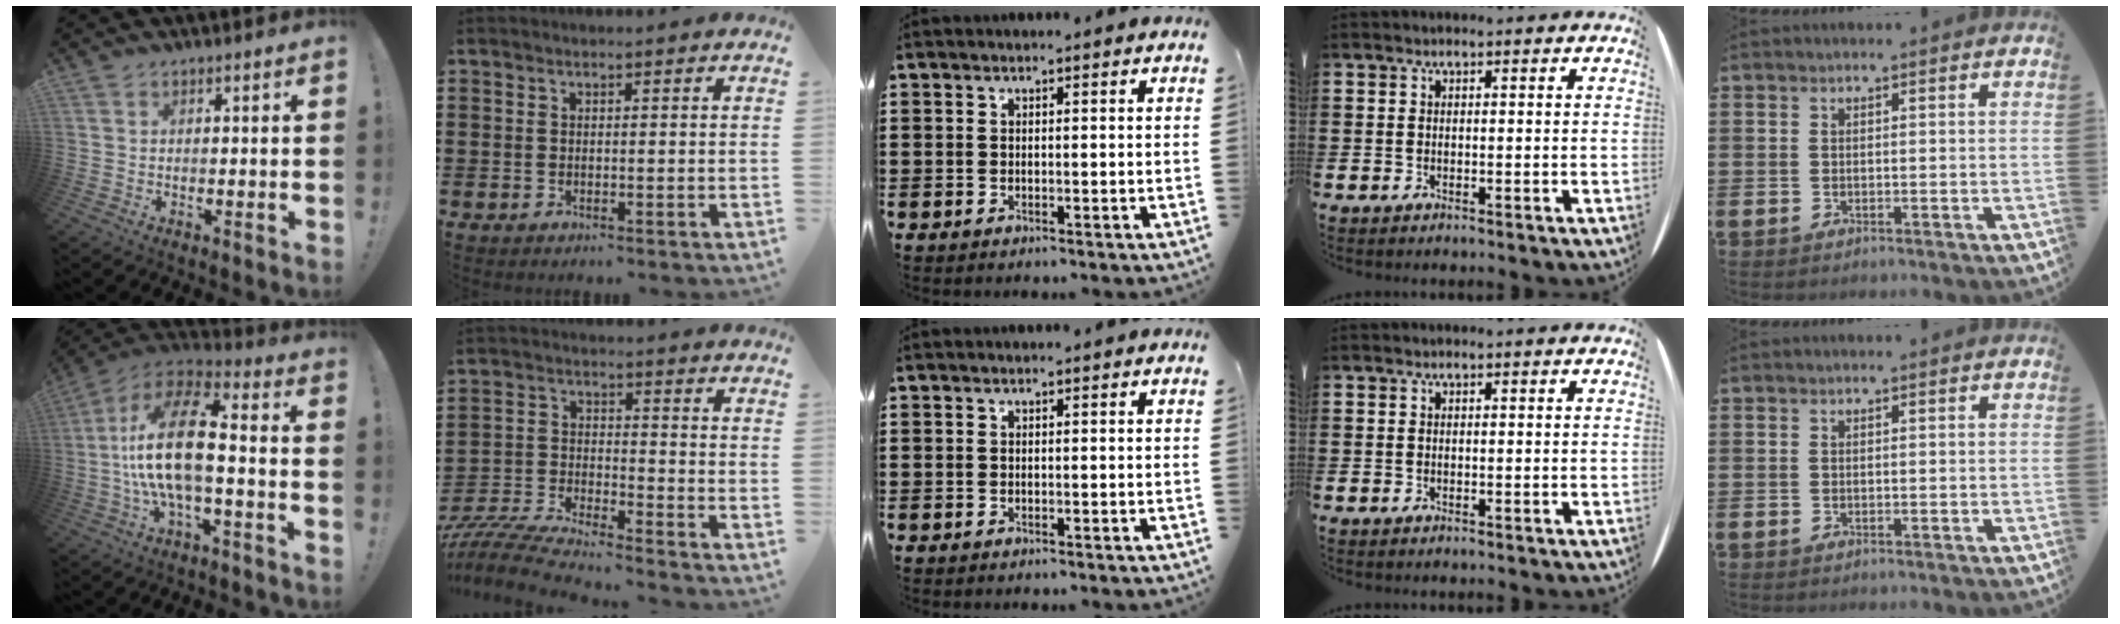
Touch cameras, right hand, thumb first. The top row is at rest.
{"thumb": {"total": 19.9, "force": [-1.6, 7.5, 18.4], "torque": [-0.345, 0.013, -0.035]}, "index": {"total": 6.1, "force": [-6.0, -0.1, 1.4], "torque": [-0.047, -0.010, -0.122]}}